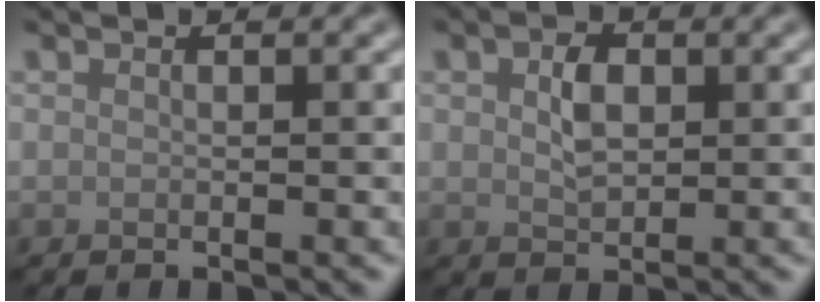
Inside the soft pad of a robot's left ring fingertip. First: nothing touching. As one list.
[{"total": 2.7, "force": [0.6, 1.7, 2.0], "torque": [-0.040, 0.001, 0.010]}]